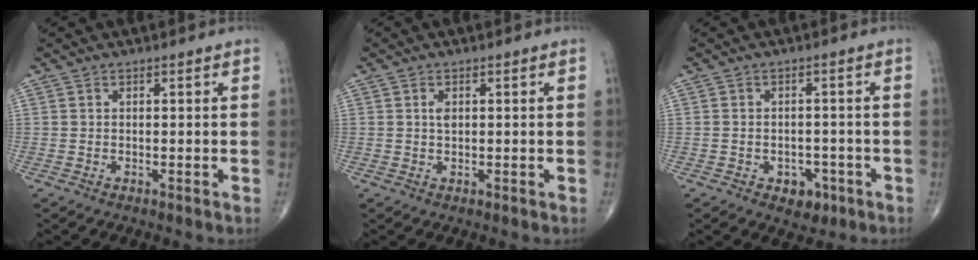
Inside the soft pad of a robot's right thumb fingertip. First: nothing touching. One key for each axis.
{"total": 1.5, "fx": 0.3, "fy": 0.9, "fz": 1.2, "tx": -0.018, "ty": 0.000, "tz": 0.005}
{"total": 4.4, "fx": -2.1, "fy": 3.2, "fz": 2.2, "tx": -0.010, "ty": 0.012, "tz": -0.022}